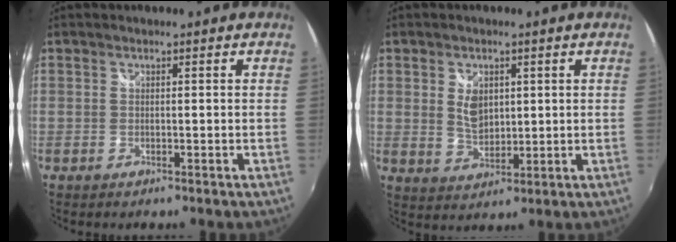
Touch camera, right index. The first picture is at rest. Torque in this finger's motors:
{"motor_torque": [0.13, 0.14, 0.11, 0.04]}